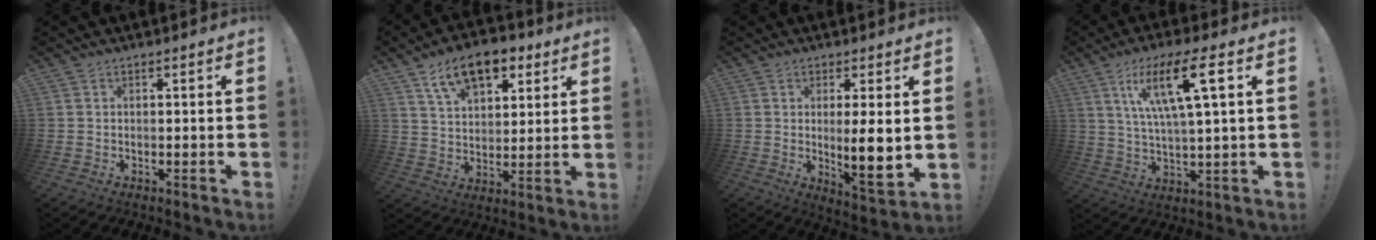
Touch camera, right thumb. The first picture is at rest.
{"total": 15.0, "force": [9.0, 8.3, 8.6], "torque": [-0.131, -0.041, 0.164]}
{"total": 9.2, "force": [1.4, 2.0, 8.9], "torque": [-0.123, -0.026, 0.024]}
{"total": 14.6, "force": [5.8, 2.6, 13.1], "torque": [-0.240, -0.003, 0.086]}